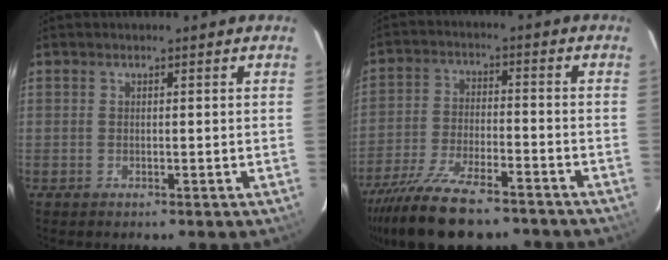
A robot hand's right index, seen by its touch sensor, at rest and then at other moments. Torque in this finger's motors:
{"motor_torque": [1.45, -0.69, 0.76, 0.21]}